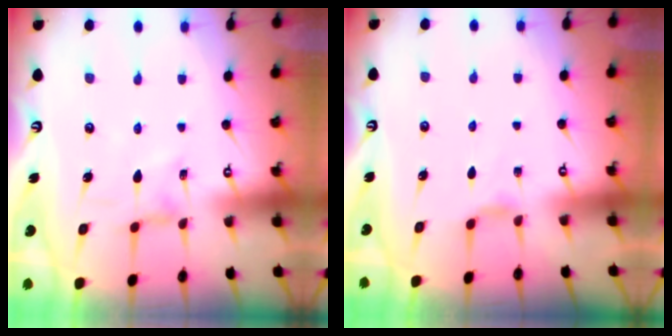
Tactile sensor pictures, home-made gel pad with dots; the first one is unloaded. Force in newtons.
{"total": 2.2, "press": 2.2, "slide": 0.4}